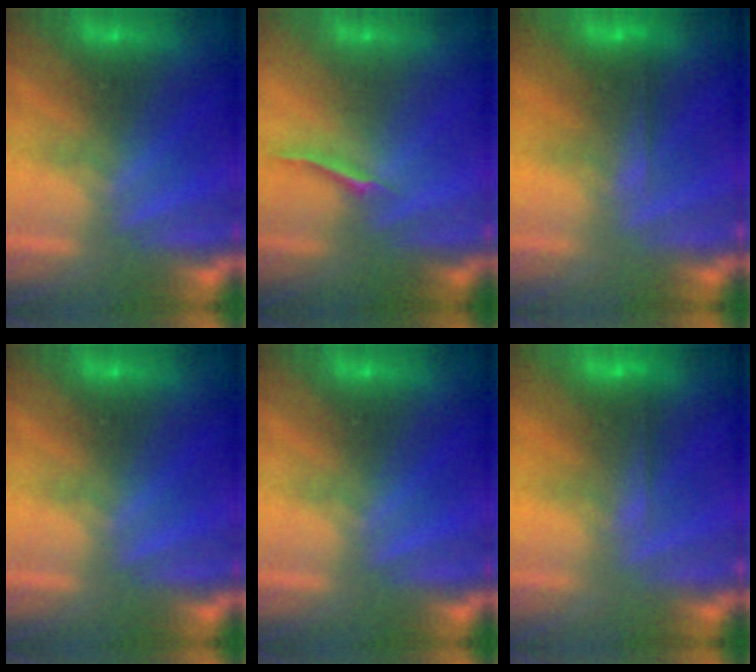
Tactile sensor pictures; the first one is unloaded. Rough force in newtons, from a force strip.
{"total": 1.3}
{"total": 2.6}
{"total": 0.0}
{"total": 0.0}
{"total": 2.6}